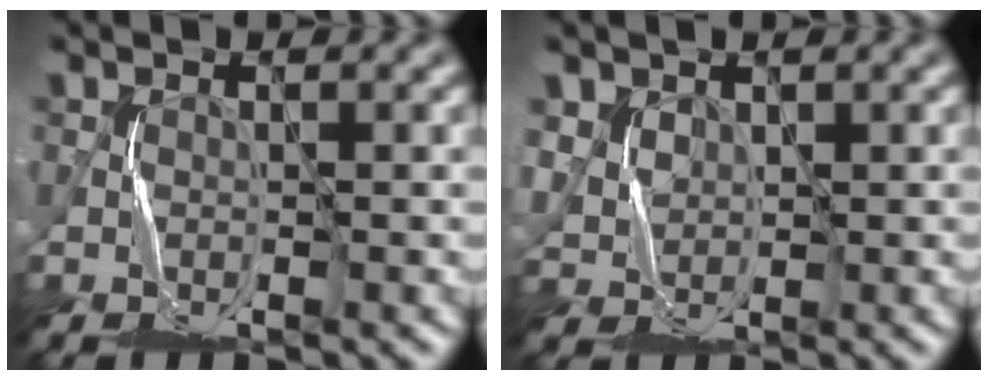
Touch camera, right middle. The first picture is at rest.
{"total": 2.8, "force": [1.6, 2.2, 0.8], "torque": [-0.037, -0.003, 0.046]}